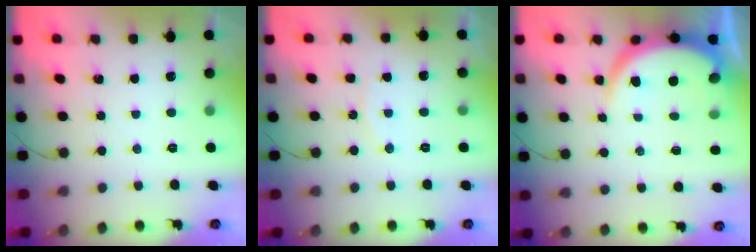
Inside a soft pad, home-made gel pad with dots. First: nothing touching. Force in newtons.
{"total": 5.7, "press": 5.7, "slide": 0.5}
{"total": 7.7, "press": 7.7, "slide": 0.6}